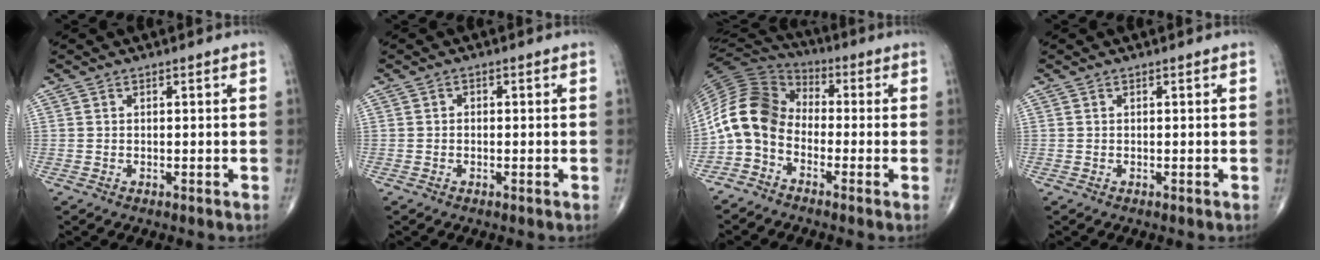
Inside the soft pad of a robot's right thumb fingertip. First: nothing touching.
{"total": 0.6, "force": [-0.1, 0.5, 0.3], "torque": [0.004, 0.003, -0.007]}
{"total": 11.4, "force": [-3.0, 8.2, 7.3], "torque": [-0.142, 0.058, -0.078]}
{"total": 0.0}